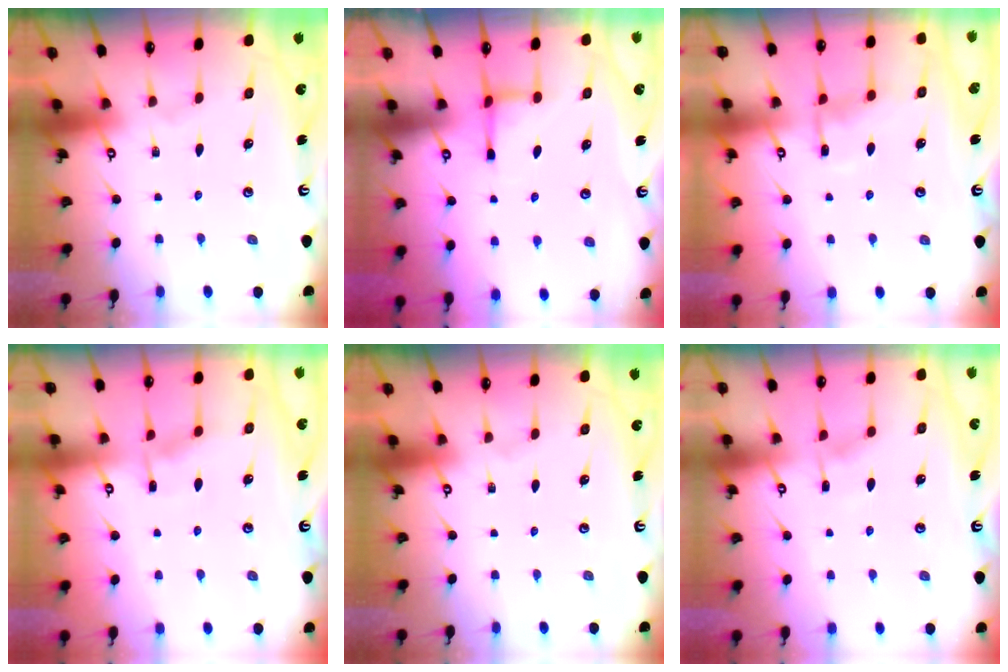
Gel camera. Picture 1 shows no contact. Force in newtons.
{"total": 3.7, "press": 3.6, "slide": 0.6}
{"total": 7.7, "press": 7.7, "slide": 0.8}
{"total": 4.9, "press": 4.9, "slide": 0.1}
{"total": 0.0}
{"total": 3.7, "press": 3.7, "slide": 0.3}